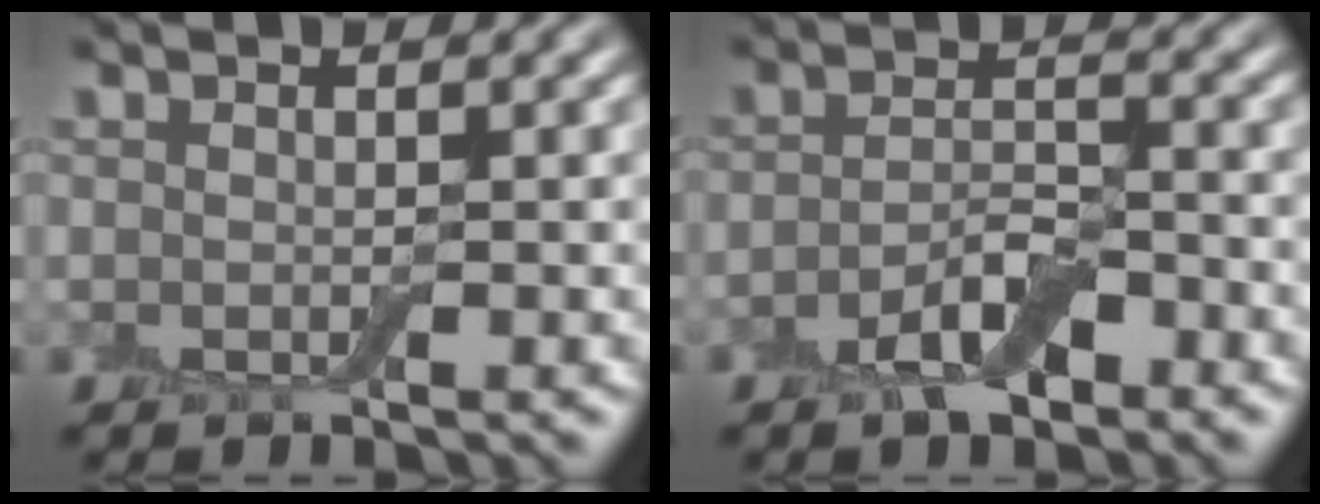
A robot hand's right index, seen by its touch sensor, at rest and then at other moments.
{"total": 3.6, "force": [-2.1, 1.5, 2.5], "torque": [-0.042, 0.006, -0.042]}